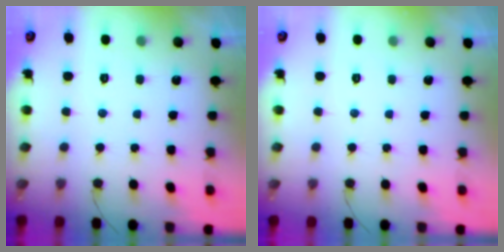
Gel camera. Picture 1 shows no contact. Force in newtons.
{"total": 0.0}